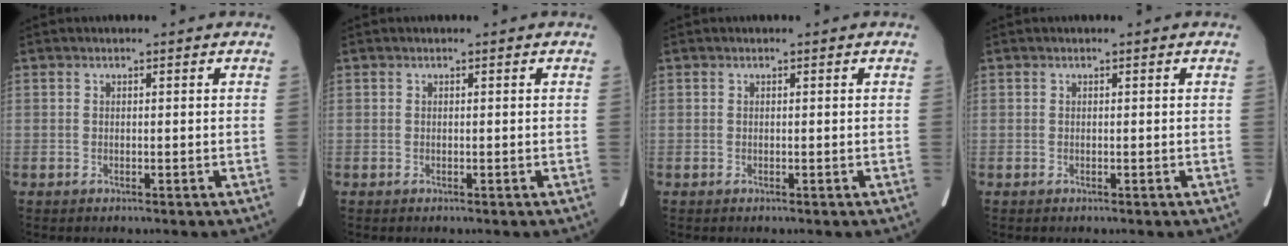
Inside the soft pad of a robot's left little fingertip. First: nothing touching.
{"total": 0.0}
{"total": 0.0}
{"total": 0.0}